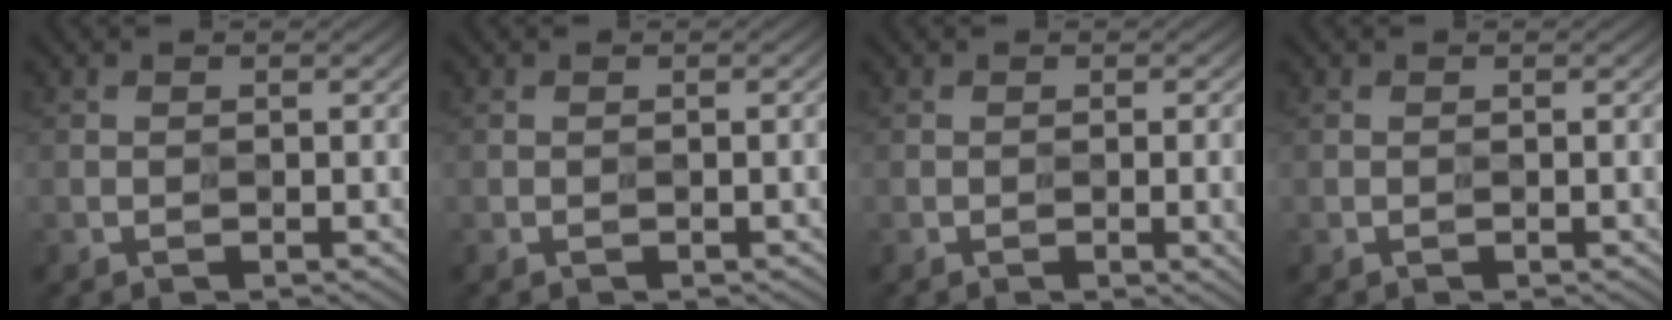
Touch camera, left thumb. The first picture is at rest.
{"total": 1.8, "force": [-1.0, 0.4, 1.5], "torque": [-0.017, 0.001, -0.014]}
{"total": 5.0, "force": [-1.8, 1.6, 4.4], "torque": [-0.051, -0.003, -0.009]}
{"total": 0.6, "force": [-0.3, 0.1, 0.5], "torque": [-0.007, 0.000, -0.005]}